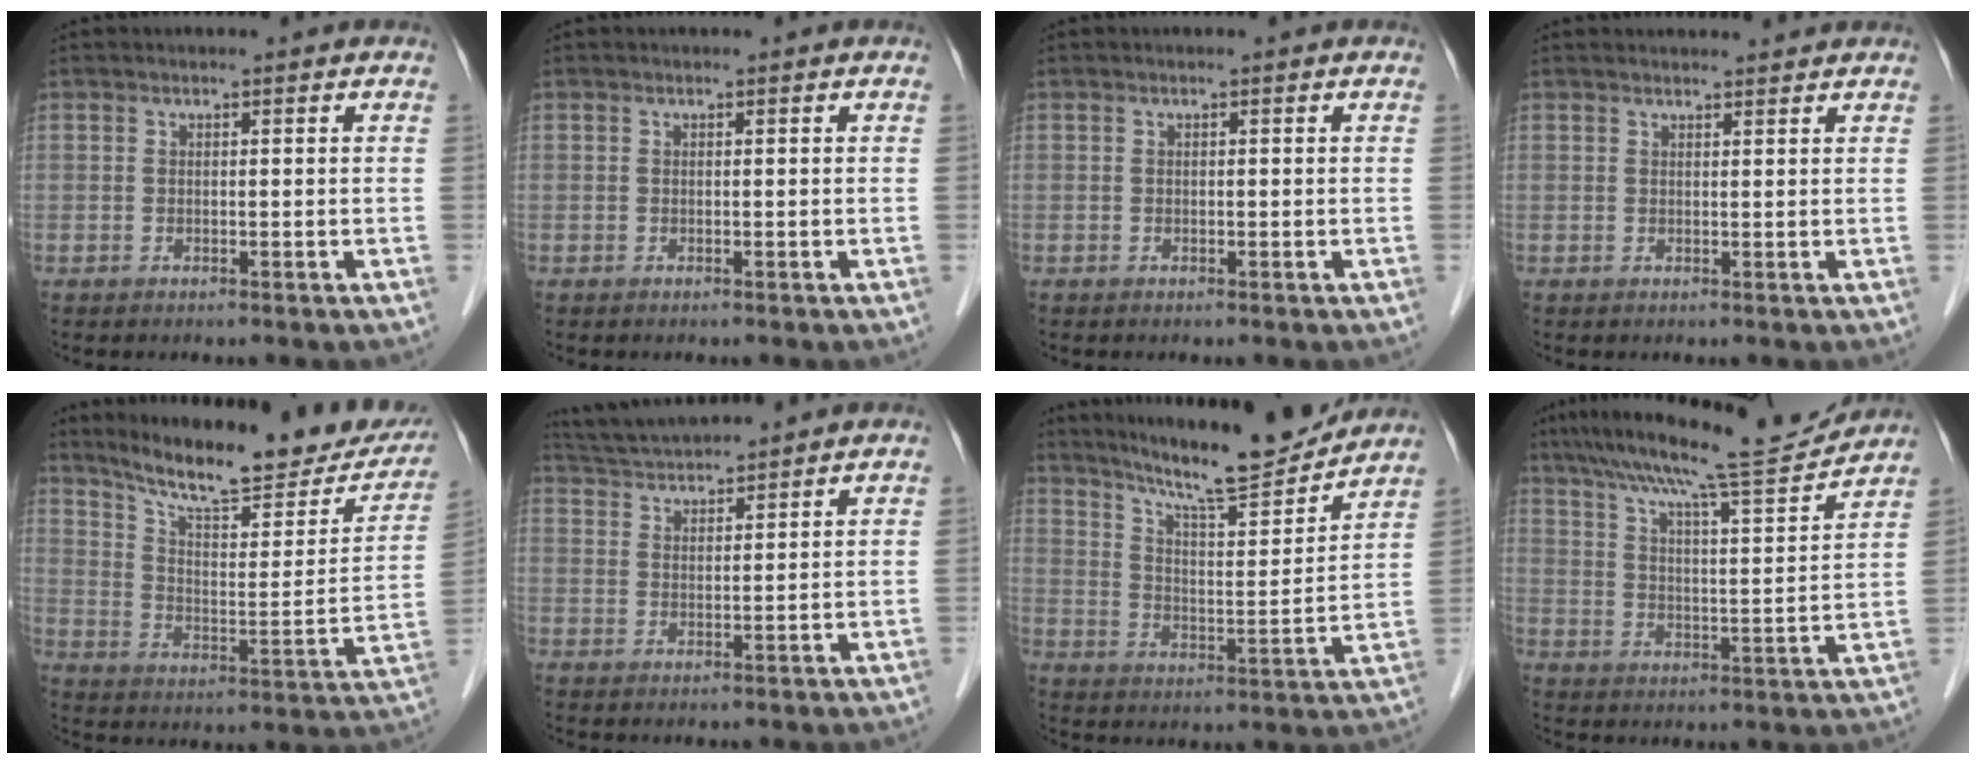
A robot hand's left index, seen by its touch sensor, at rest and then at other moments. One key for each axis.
{"total": 0.0}
{"total": 0.0}
{"total": 4.3, "fx": 4.2, "fy": 0.5, "fz": 0.8, "tx": -0.013, "ty": 0.018, "tz": 0.050}
{"total": 23.7, "fx": 20.3, "fy": 4.6, "fz": 11.4, "tx": -0.163, "ty": -0.032, "tz": 0.278}
{"total": 7.3, "fx": 7.1, "fy": -0.3, "fz": 1.6, "tx": -0.040, "ty": 0.028, "tz": 0.131}
{"total": 16.2, "fx": 14.8, "fy": 0.8, "fz": 6.7, "tx": -0.111, "ty": -0.010, "tz": 0.227}
{"total": 16.2, "fx": 14.5, "fy": 0.0, "fz": 7.3, "tx": -0.124, "ty": 0.003, "tz": 0.220}